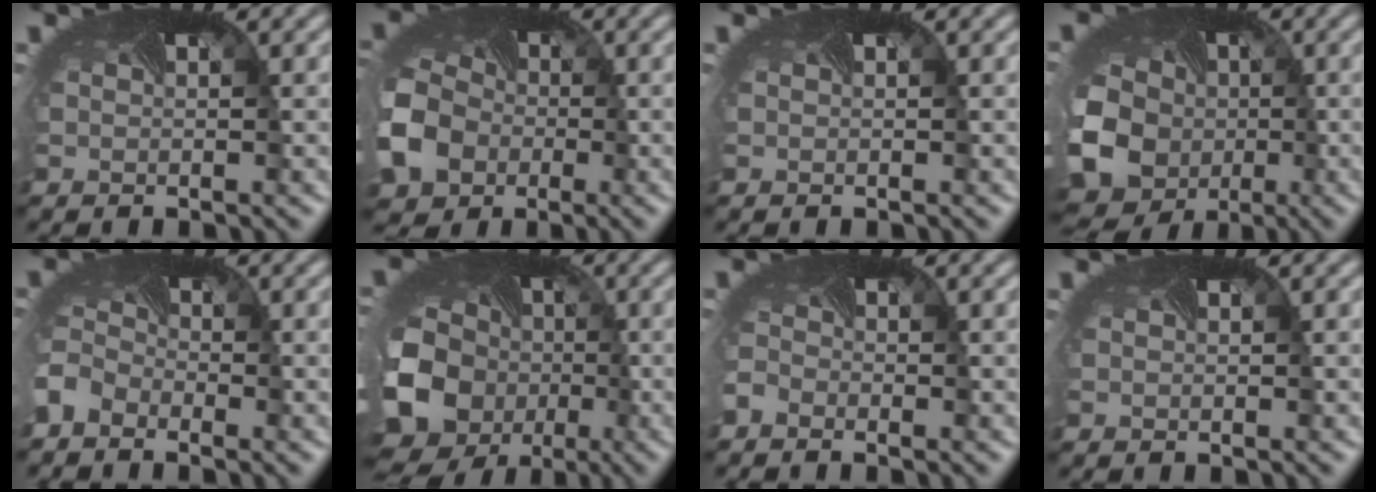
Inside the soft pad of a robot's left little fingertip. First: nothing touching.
{"total": 9.4, "force": [-2.4, 7.5, 5.1], "torque": [-0.122, -0.033, -0.032]}
{"total": 0.0}
{"total": 19.8, "force": [-4.9, 17.2, 8.4], "torque": [-0.199, -0.069, -0.091]}
{"total": 3.4, "force": [-2.7, 1.9, 0.8], "torque": [-0.031, -0.009, -0.062]}
{"total": 16.3, "force": [-4.4, 13.5, 8.0], "torque": [-0.186, -0.040, -0.064]}
{"total": 1.5, "force": [-1.4, 0.6, -0.1], "torque": [-0.008, -0.011, -0.030]}
{"total": 0.0}